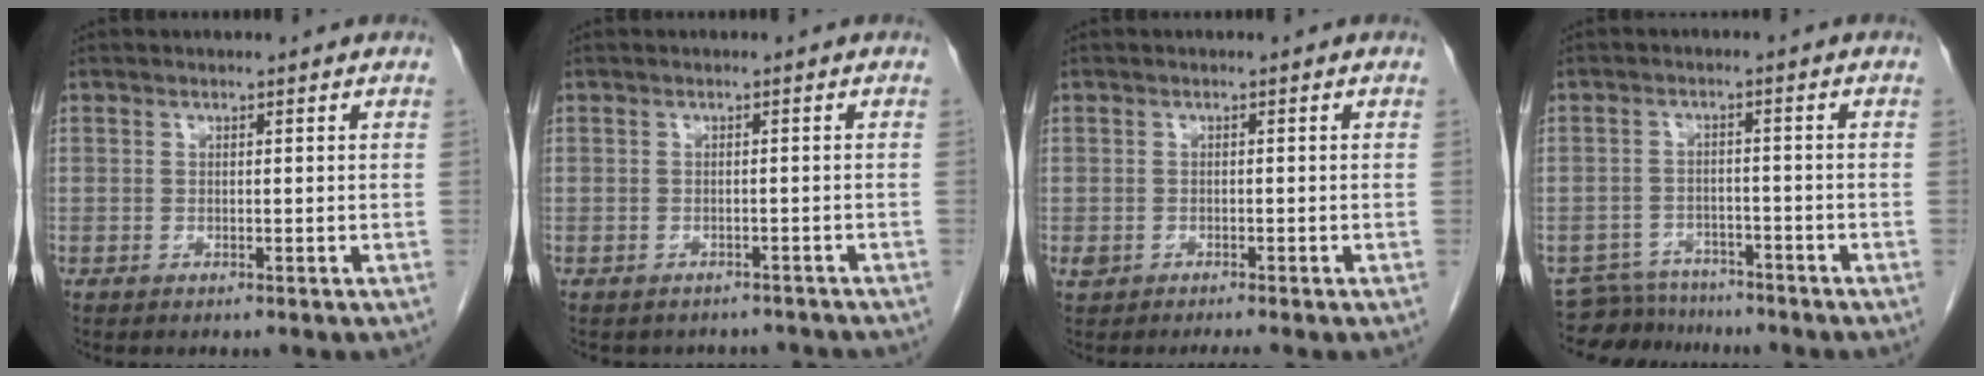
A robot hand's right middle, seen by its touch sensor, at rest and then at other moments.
{"total": 5.5, "force": [-5.0, 2.4, 0.5], "torque": [-0.005, 0.006, -0.051]}
{"total": 1.4, "force": [-1.0, 0.4, 1.0], "torque": [-0.024, -0.004, -0.016]}
{"total": 7.4, "force": [-6.9, 2.4, 0.3], "torque": [-0.003, 0.003, -0.107]}